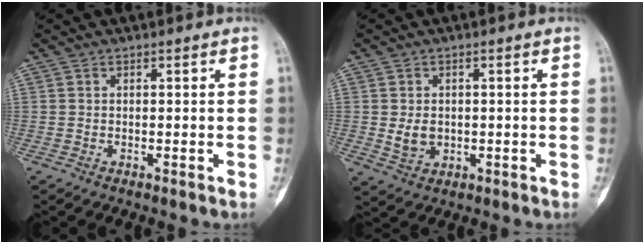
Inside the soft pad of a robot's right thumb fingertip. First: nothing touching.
{"total": 4.0, "force": [-0.1, 3.1, 2.5], "torque": [-0.031, -0.003, 0.008]}